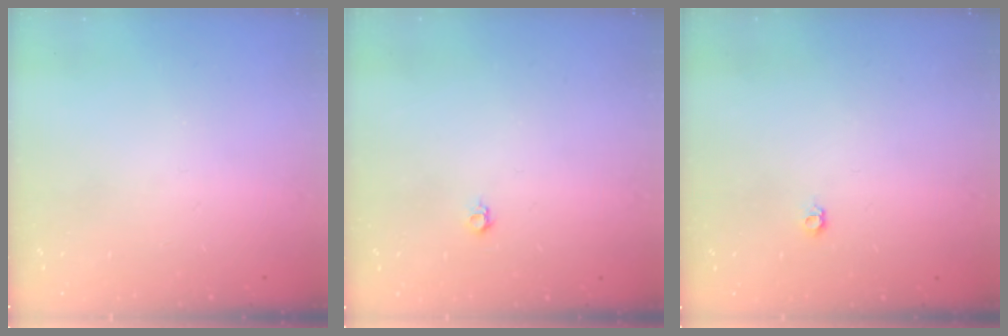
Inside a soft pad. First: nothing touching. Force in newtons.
{"total": 4.0, "press": 4.0, "slide": 0.6}
{"total": 3.5, "press": 3.5, "slide": 0.4}